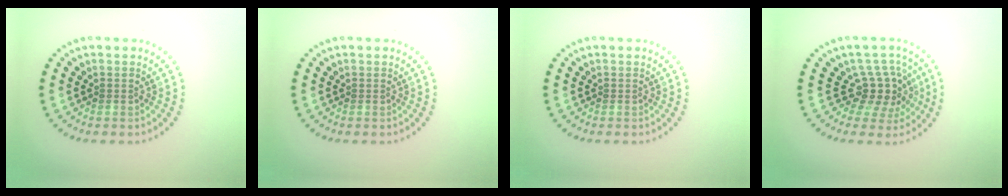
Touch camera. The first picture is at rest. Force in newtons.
{"total": 0.0}
{"total": 0.0}
{"total": 3.7, "press": 2.7, "slide": 2.5}